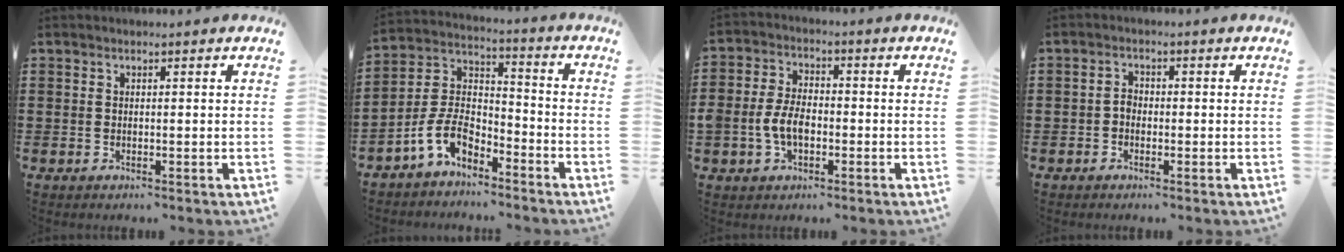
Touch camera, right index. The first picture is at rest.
{"total": 7.7, "force": [-5.2, 3.7, 4.4], "torque": [-0.112, 0.000, -0.108]}
{"total": 5.5, "force": [-1.6, 3.5, 3.9], "torque": [-0.099, 0.000, -0.035]}
{"total": 1.5, "force": [-0.6, 1.1, 0.9], "torque": [-0.019, 0.003, -0.014]}